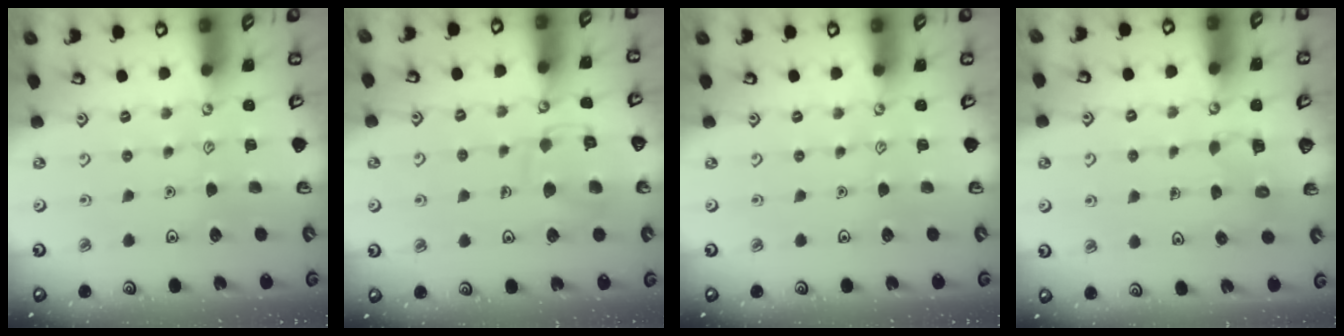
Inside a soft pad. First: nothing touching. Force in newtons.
{"total": 11.1, "press": 11.1, "slide": 0.8}
{"total": 0.0}
{"total": 3.1, "press": 3.1, "slide": 0.3}